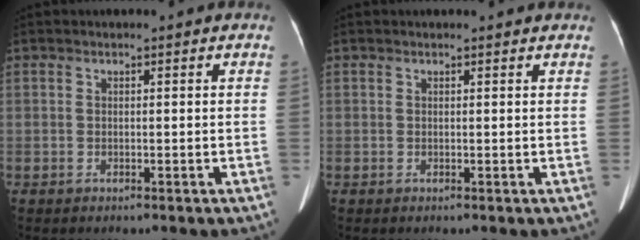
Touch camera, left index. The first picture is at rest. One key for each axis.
{"total": 2.0, "fx": 1.9, "fy": 0.3, "fz": 0.5, "tx": -0.013, "ty": 0.009, "tz": 0.016}